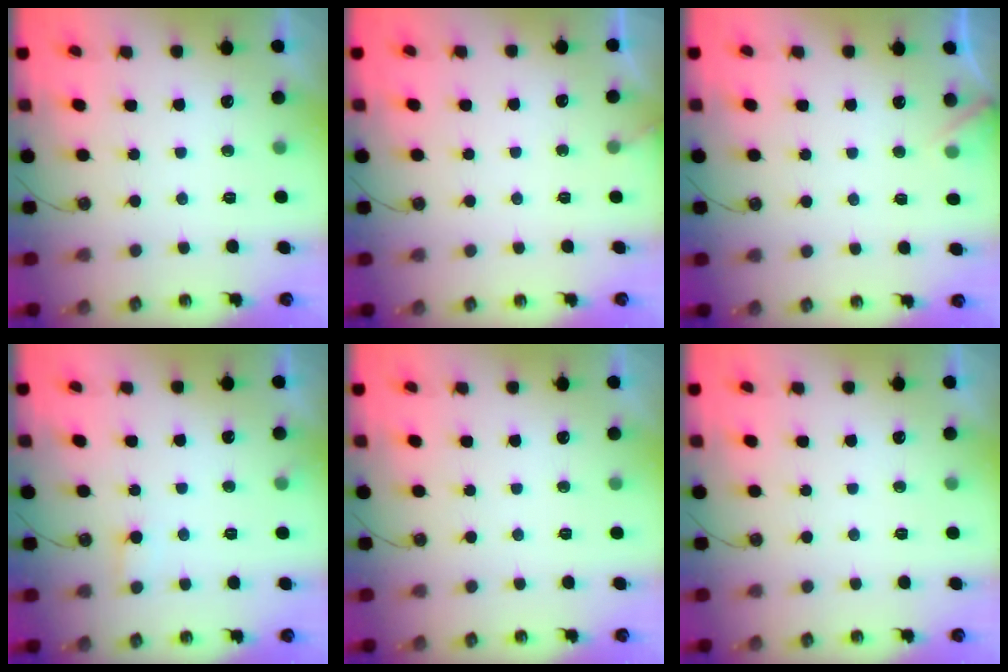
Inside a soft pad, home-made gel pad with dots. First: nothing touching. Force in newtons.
{"total": 2.2, "press": 2.2, "slide": 0.1}
{"total": 5.4, "press": 5.4, "slide": 0.7}
{"total": 4.6, "press": 4.5, "slide": 0.3}
{"total": 0.0}
{"total": 0.0}